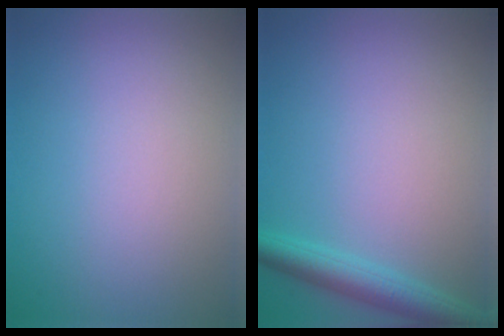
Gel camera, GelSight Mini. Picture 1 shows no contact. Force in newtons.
{"total": 3.2, "press": 3.2, "slide": 0.1}